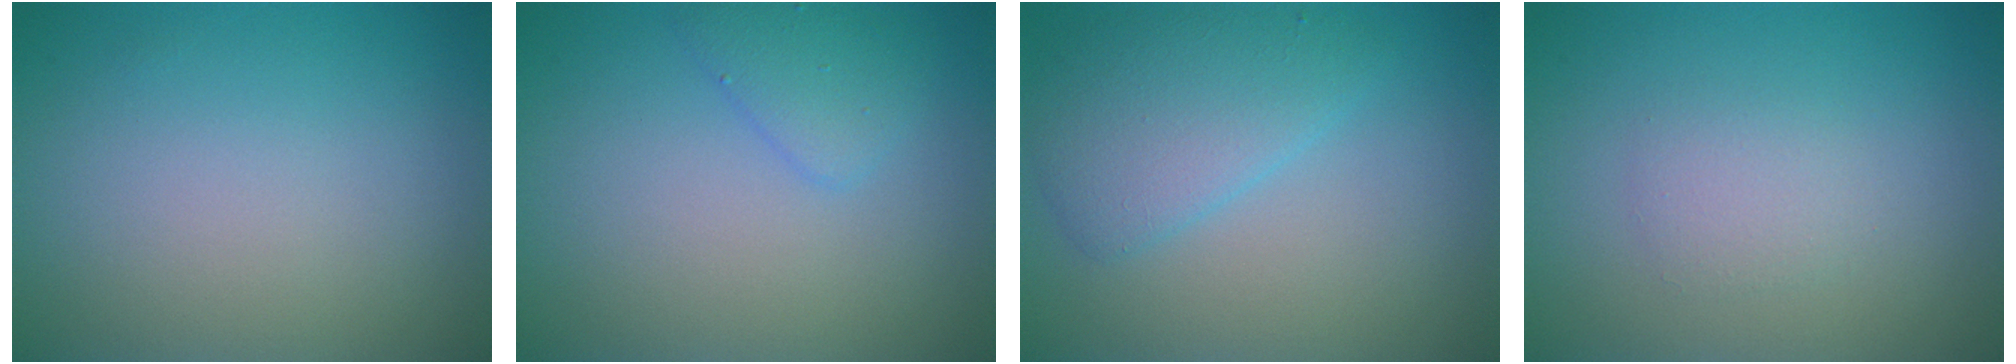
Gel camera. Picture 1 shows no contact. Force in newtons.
{"total": 1.9, "press": 1.9, "slide": 0.0}
{"total": 3.9, "press": 3.9, "slide": 0.1}
{"total": 1.5, "press": 1.5, "slide": 0.1}